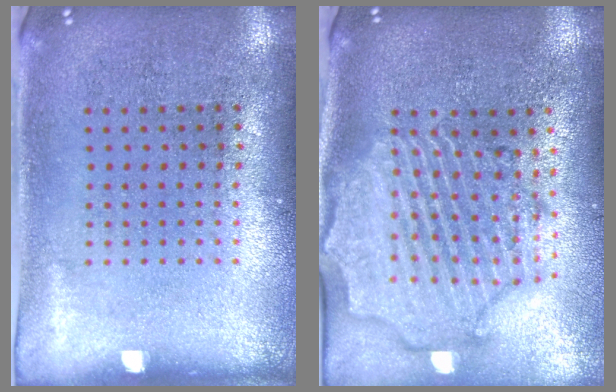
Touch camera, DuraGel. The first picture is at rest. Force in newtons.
{"total": 2.9, "press": 2.5, "slide": 1.4}